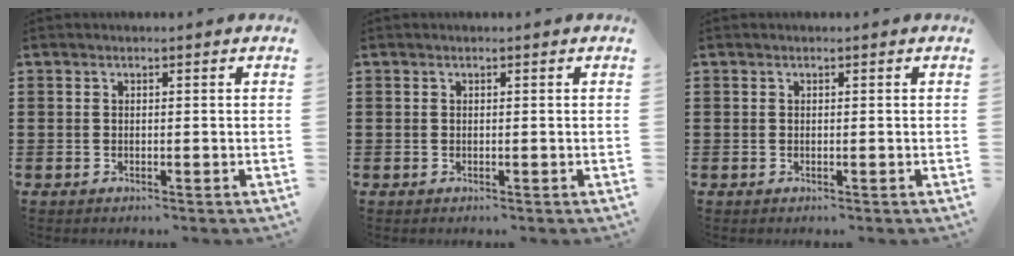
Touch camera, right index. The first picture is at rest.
{"total": 0.0}
{"total": 0.0}